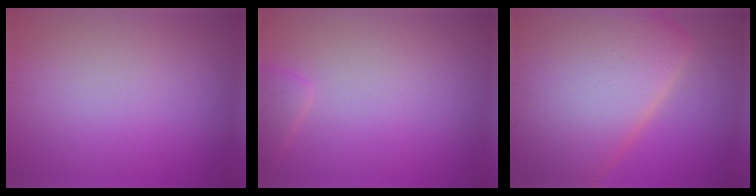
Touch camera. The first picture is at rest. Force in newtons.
{"total": 1.5, "press": 1.5, "slide": 0.1}
{"total": 16.4, "press": 16.4, "slide": 1.3}